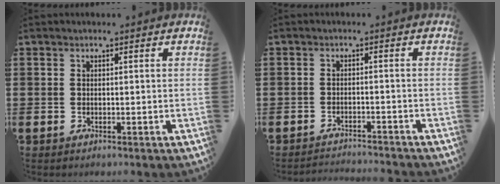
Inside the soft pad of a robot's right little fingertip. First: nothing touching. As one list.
[{"total": 1.8, "force": [-1.8, -0.2, -0.1], "torque": [-0.001, 0.004, -0.039]}]